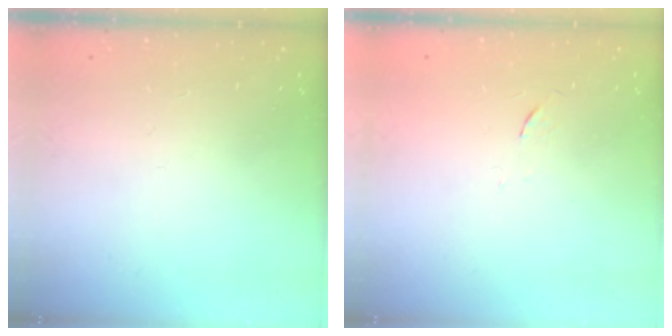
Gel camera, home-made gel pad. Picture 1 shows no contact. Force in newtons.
{"total": 3.7, "press": 3.4, "slide": 1.3}